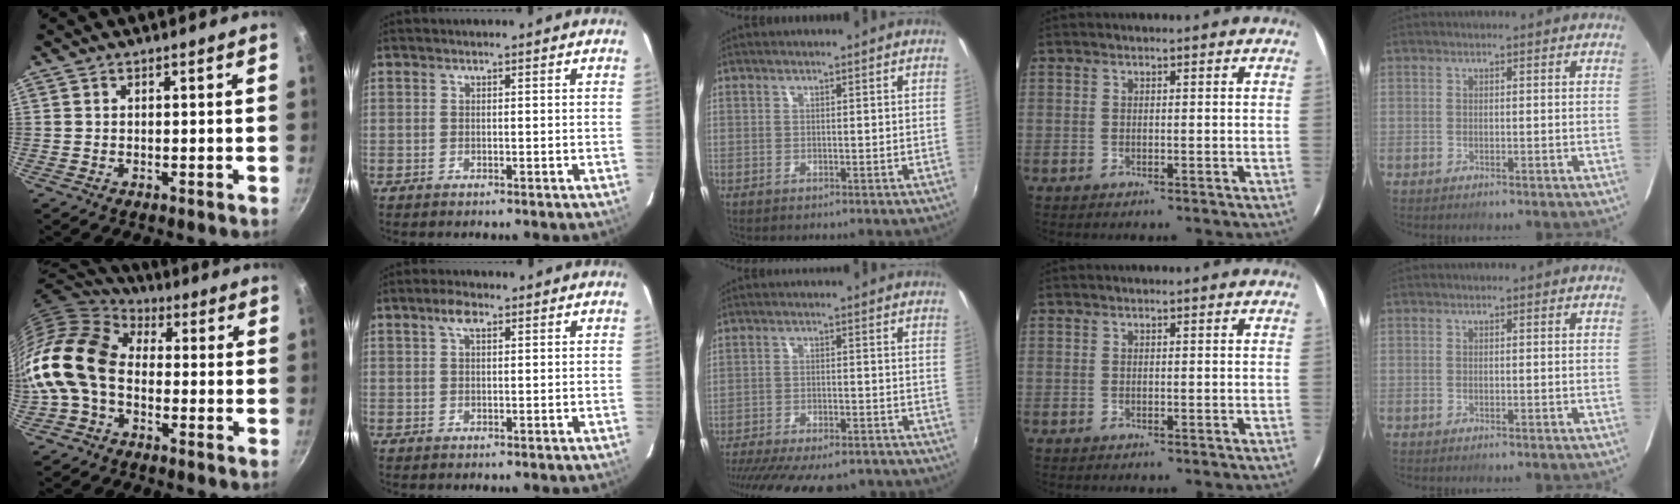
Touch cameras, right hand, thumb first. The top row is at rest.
{"thumb": {"total": 16.5, "force": [-1.8, 11.6, 11.6], "torque": [-0.211, 0.036, -0.056]}, "index": {"total": 2.9, "force": [1.5, 1.3, 2.2], "torque": [-0.042, 0.010, 0.026]}, "middle": {"total": 19.9, "force": [-16.8, 5.8, 9.0], "torque": [-0.186, -0.027, -0.231]}}